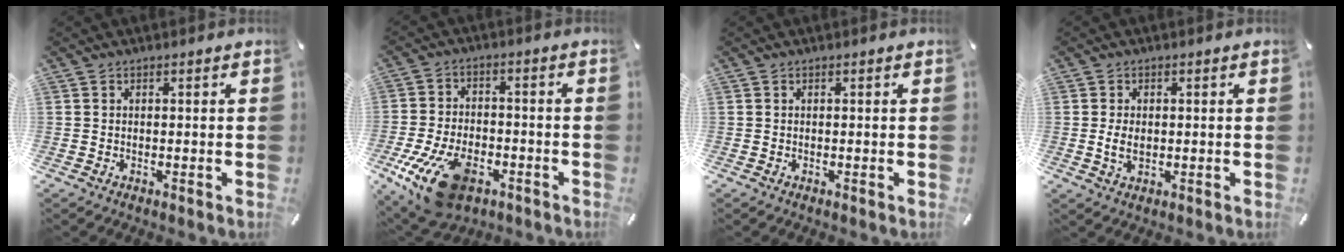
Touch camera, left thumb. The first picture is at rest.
{"total": 16.1, "force": [-8.0, 9.1, 10.7], "torque": [-0.205, 0.032, -0.133]}
{"total": 0.0}
{"total": 3.7, "force": [-0.1, 2.3, 2.9], "torque": [-0.053, -0.001, -0.005]}